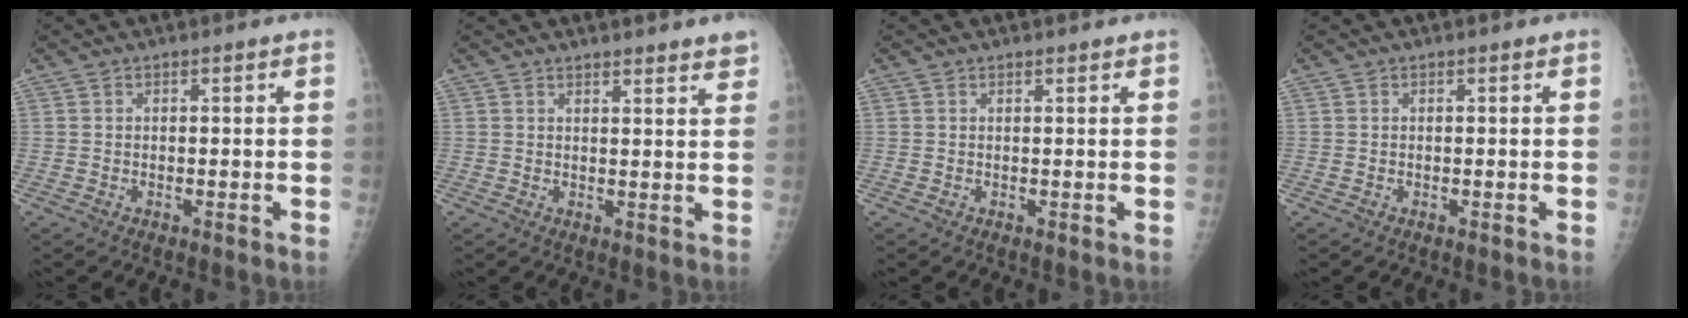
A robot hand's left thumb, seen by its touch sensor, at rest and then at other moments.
{"total": 5.4, "force": [4.8, 0.9, 2.2], "torque": [-0.011, -0.021, 0.050]}
{"total": 0.8, "force": [0.8, 0.1, 0.3], "torque": [-0.002, -0.001, 0.012]}
{"total": 0.0}